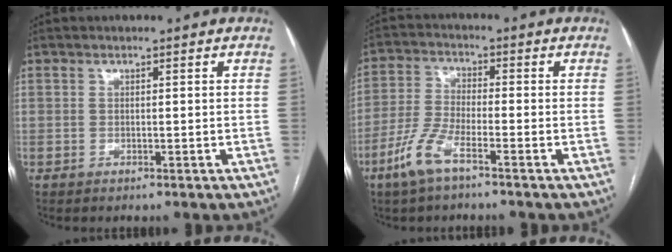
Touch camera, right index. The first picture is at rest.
{"total": 6.9, "force": [-4.3, 1.4, 5.2], "torque": [-0.123, -0.007, -0.091]}